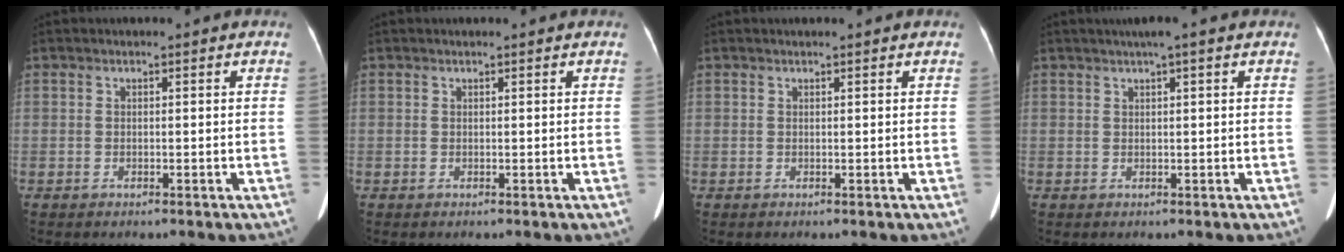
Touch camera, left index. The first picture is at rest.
{"total": 1.0, "force": [0.9, 0.1, 0.3], "torque": [-0.007, 0.009, 0.013]}
{"total": 1.5, "force": [1.3, 0.1, 0.6], "torque": [-0.008, 0.012, 0.018]}
{"total": 3.0, "force": [2.0, -0.3, 2.2], "torque": [-0.036, 0.017, 0.033]}